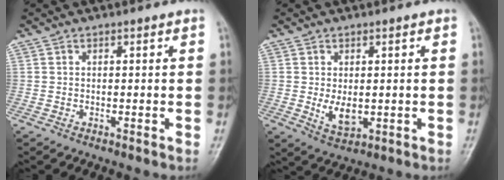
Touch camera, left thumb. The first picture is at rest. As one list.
[{"total": 4.5, "force": [-0.3, 2.7, 3.5], "torque": [-0.048, -0.011, 0.007]}]